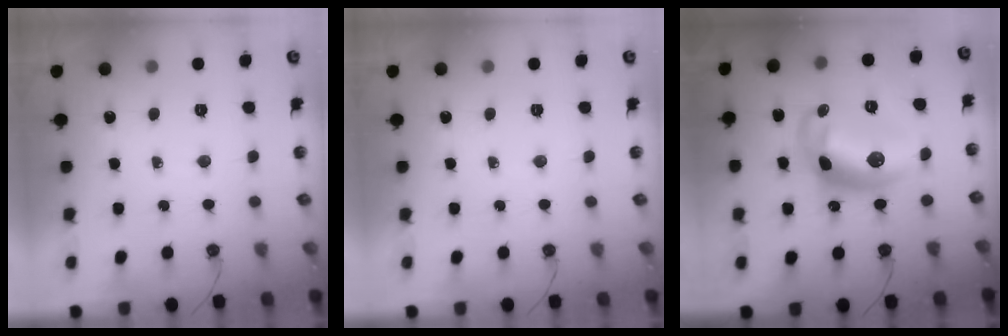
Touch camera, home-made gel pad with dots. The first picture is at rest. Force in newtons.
{"total": 0.0}
{"total": 14.7, "press": 14.6, "slide": 1.1}